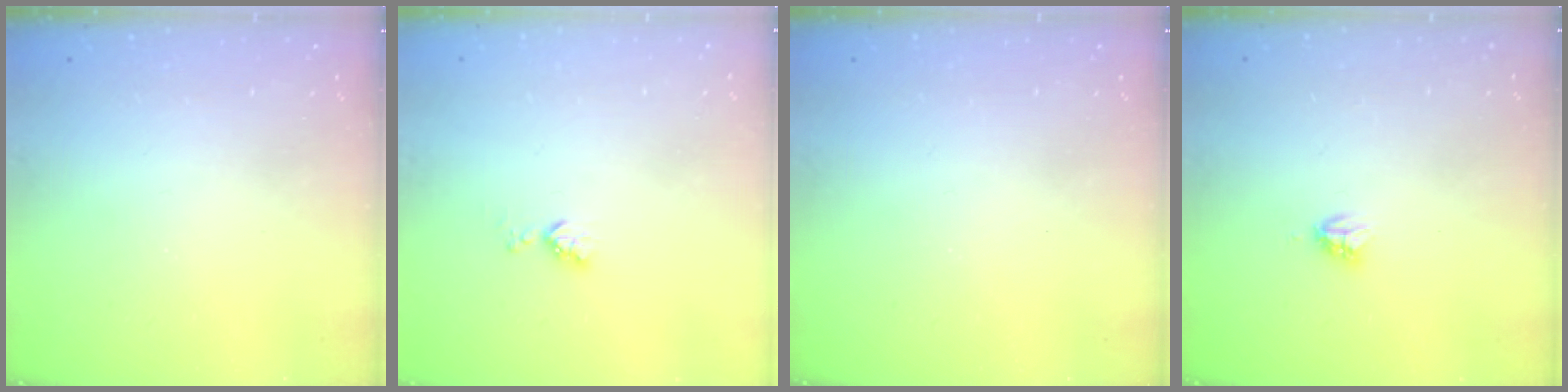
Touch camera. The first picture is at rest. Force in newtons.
{"total": 3.7, "press": 3.7, "slide": 0.6}
{"total": 0.0}
{"total": 3.3, "press": 3.3, "slide": 0.5}